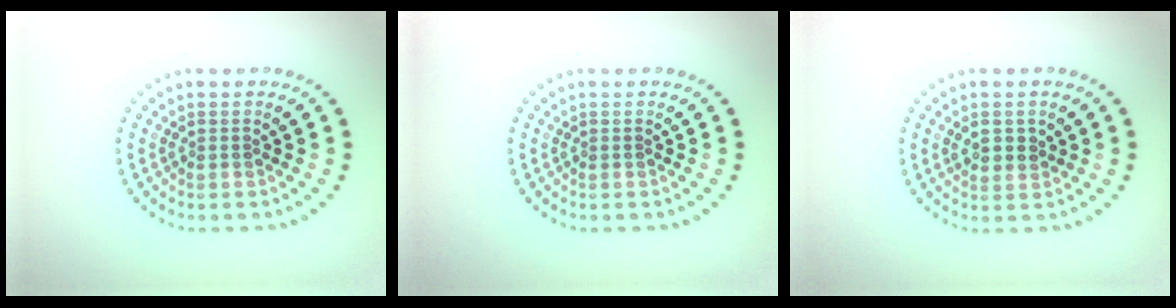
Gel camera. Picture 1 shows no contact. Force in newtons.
{"total": 0.0}
{"total": 1.5, "press": 1.4, "slide": 0.5}